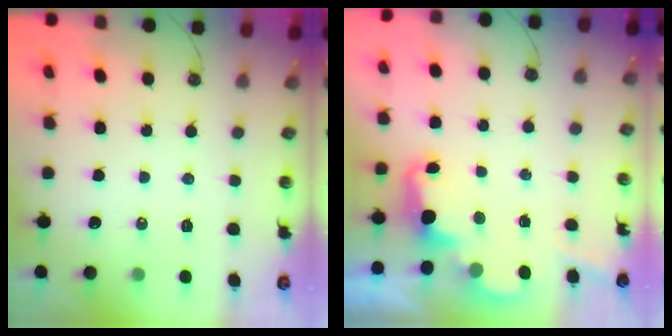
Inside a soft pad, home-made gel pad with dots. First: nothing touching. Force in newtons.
{"total": 2.5, "press": 2.5, "slide": 0.6}